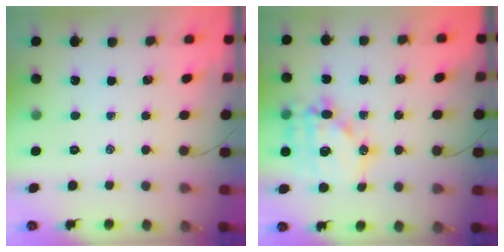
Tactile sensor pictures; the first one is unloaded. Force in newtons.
{"total": 15.4, "press": 15.1, "slide": 3.2}